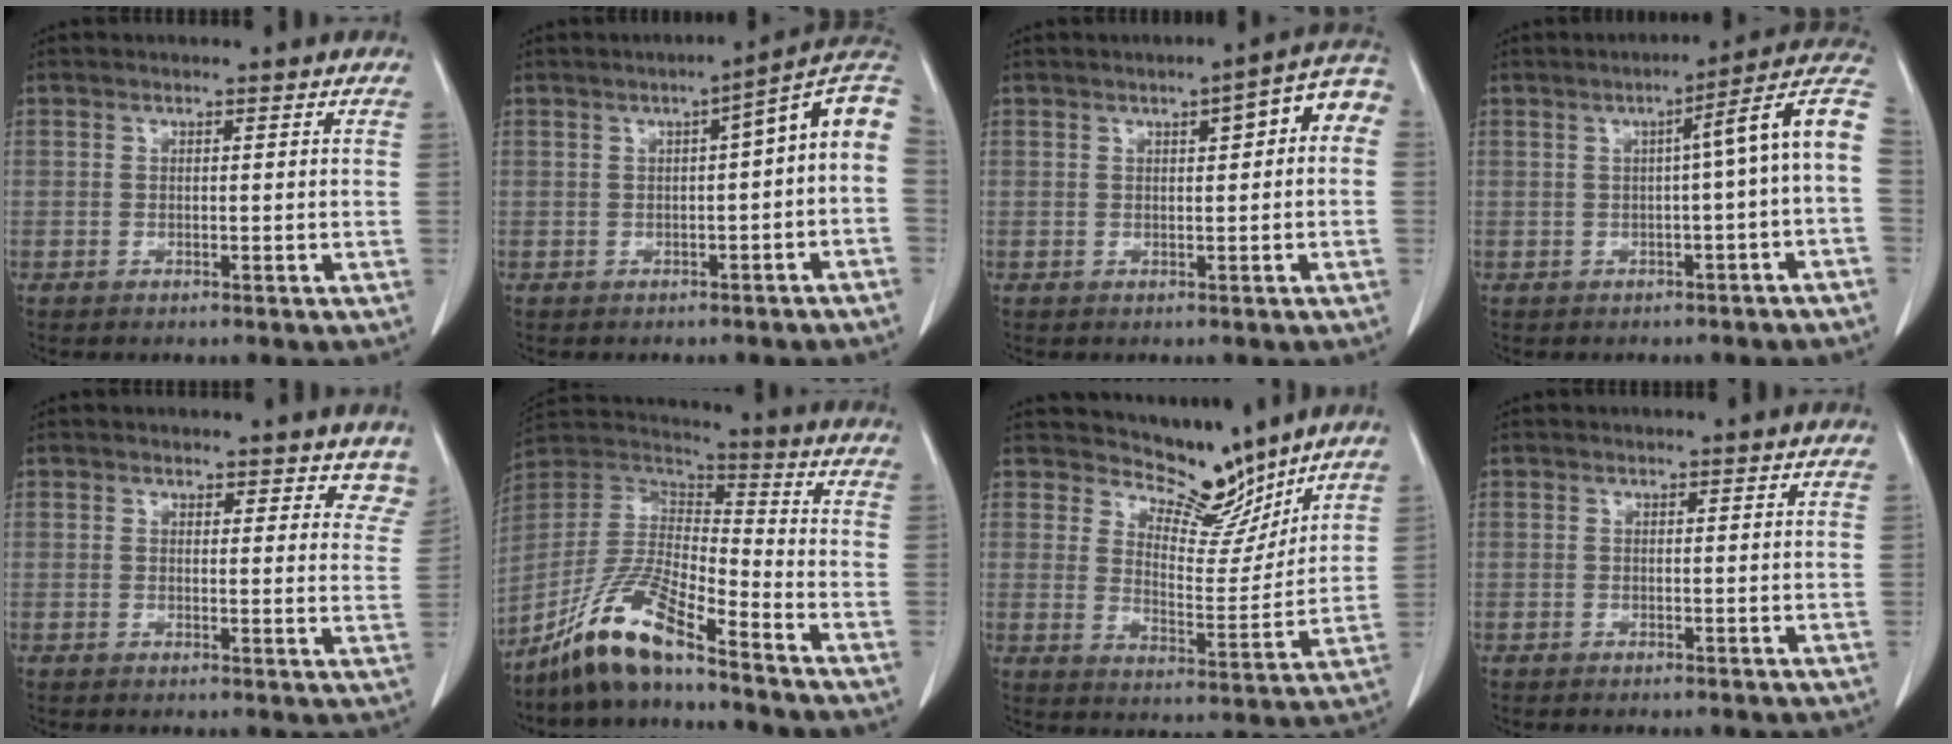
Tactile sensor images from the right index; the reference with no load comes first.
{"total": 8.7, "force": [0.1, 1.3, 8.6], "torque": [-0.110, 0.031, -0.007]}
{"total": 6.2, "force": [1.3, 1.5, 5.9], "torque": [-0.072, 0.027, 0.009]}
{"total": 9.1, "force": [-0.2, -0.7, 9.1], "torque": [-0.110, 0.028, -0.011]}
{"total": 6.6, "force": [5.9, 2.7, 1.2], "torque": [0.026, -0.014, 0.044]}
{"total": 13.0, "force": [-9.8, 1.7, 8.5], "torque": [-0.176, 0.001, -0.186]}
{"total": 8.3, "force": [7.7, 2.8, 1.5], "torque": [-0.020, -0.020, 0.125]}
{"total": 0.0}